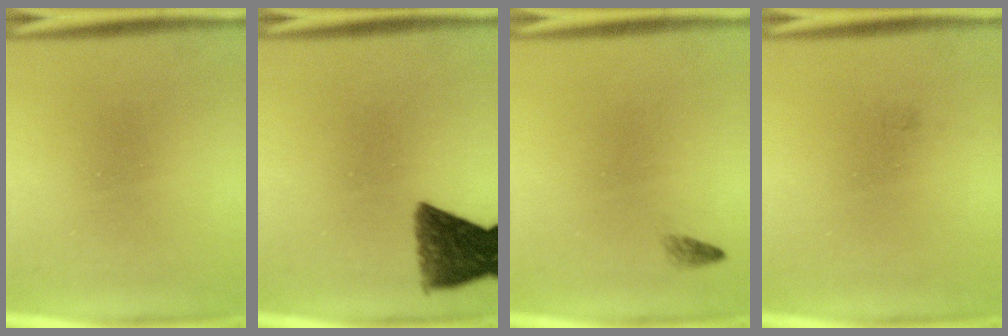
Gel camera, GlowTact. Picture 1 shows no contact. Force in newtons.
{"total": 9.3}
{"total": 0.8}
{"total": 0.7}